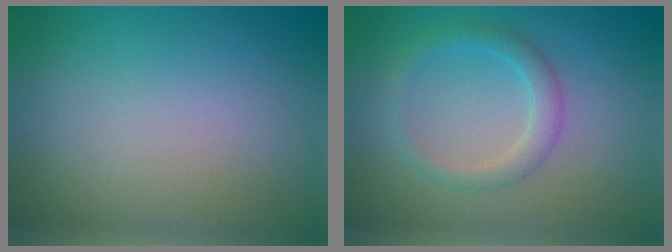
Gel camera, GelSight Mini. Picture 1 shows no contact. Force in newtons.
{"total": 2.5, "press": 2.4, "slide": 0.2}